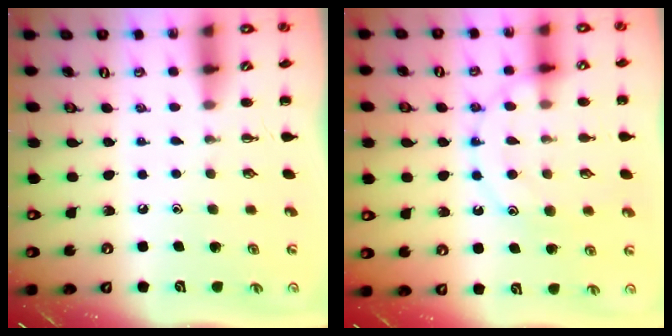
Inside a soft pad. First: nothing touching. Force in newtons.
{"total": 12.6, "press": 12.5, "slide": 1.0}